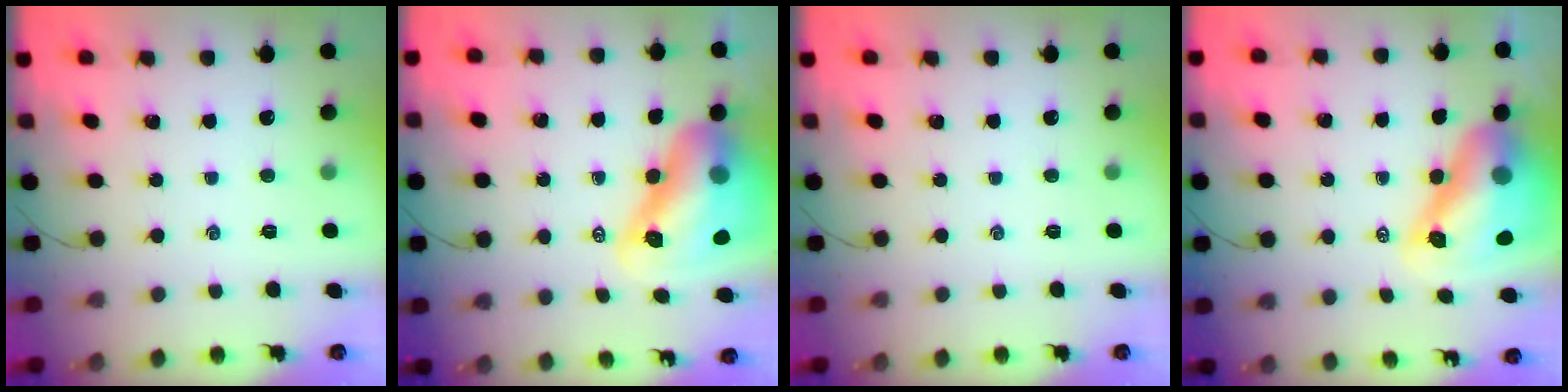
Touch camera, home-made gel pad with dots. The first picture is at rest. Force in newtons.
{"total": 17.0, "press": 16.3, "slide": 4.8}
{"total": 0.0}
{"total": 13.9, "press": 13.3, "slide": 4.1}